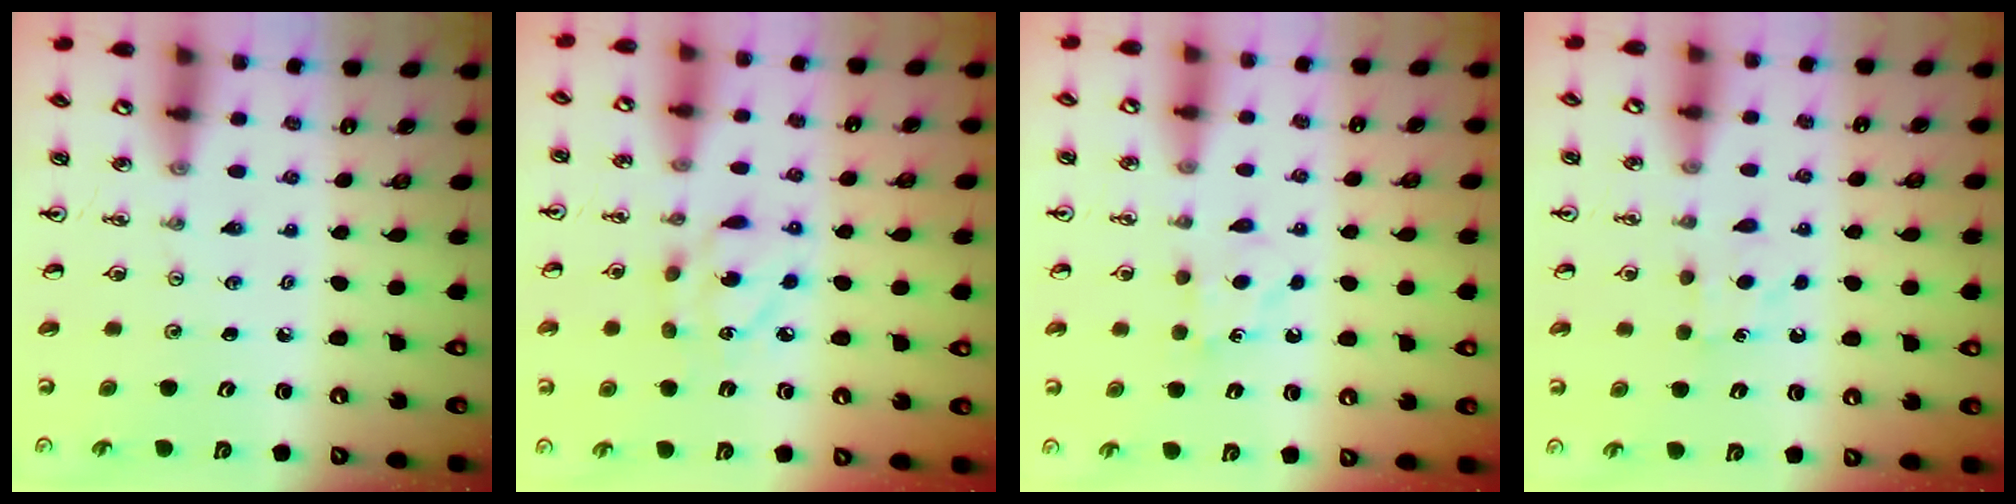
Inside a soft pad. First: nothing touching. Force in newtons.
{"total": 8.6, "press": 8.6, "slide": 0.4}
{"total": 5.2, "press": 5.2, "slide": 0.7}
{"total": 5.7, "press": 5.6, "slide": 0.7}